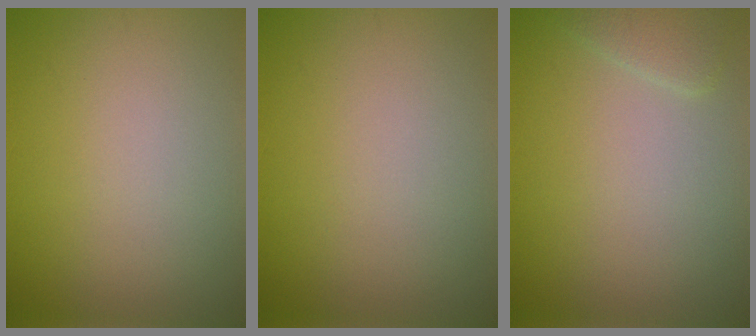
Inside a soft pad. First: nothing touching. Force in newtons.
{"total": 0.0}
{"total": 1.6, "press": 1.6, "slide": 0.2}